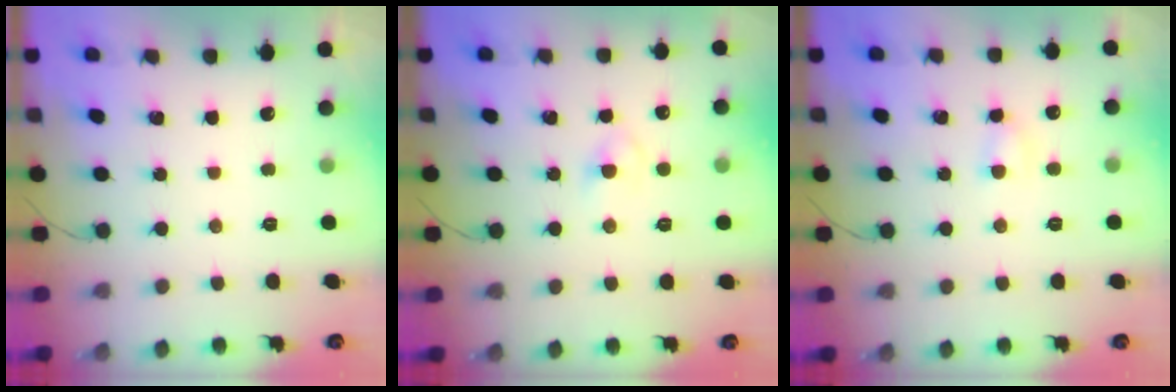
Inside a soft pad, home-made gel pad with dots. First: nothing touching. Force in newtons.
{"total": 2.9, "press": 2.7, "slide": 1.2}
{"total": 3.7, "press": 3.6, "slide": 1.1}